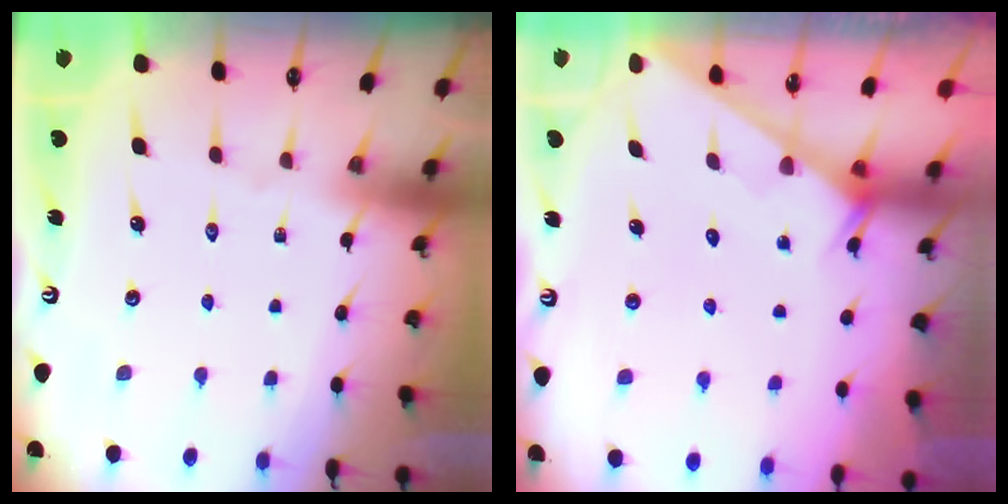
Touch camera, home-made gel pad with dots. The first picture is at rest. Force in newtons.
{"total": 2.4, "press": 2.4, "slide": 0.1}